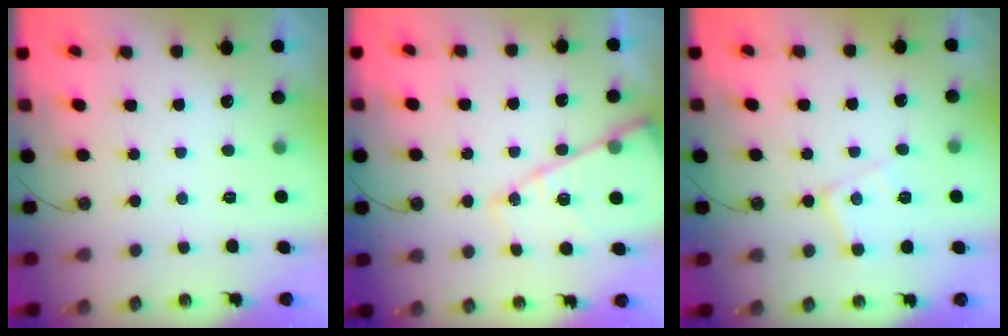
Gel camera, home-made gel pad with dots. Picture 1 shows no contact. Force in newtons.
{"total": 14.3, "press": 14.2, "slide": 1.4}
{"total": 10.0, "press": 10.0, "slide": 0.7}